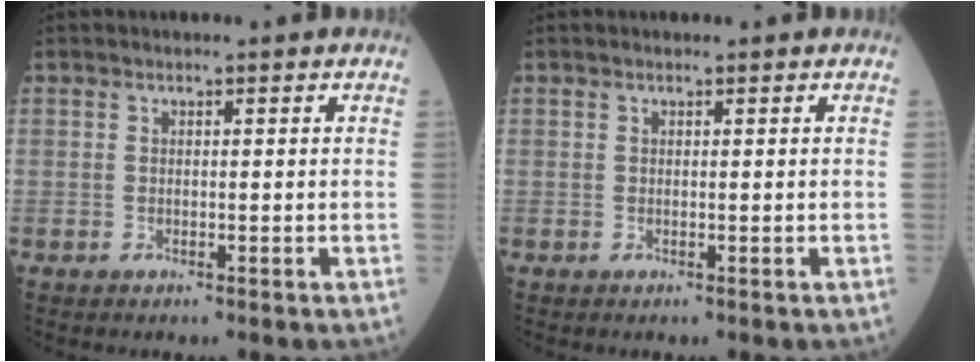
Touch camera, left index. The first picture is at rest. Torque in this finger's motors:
{"motor_torque": [0.02, 0.00, 0.00, 0.00]}